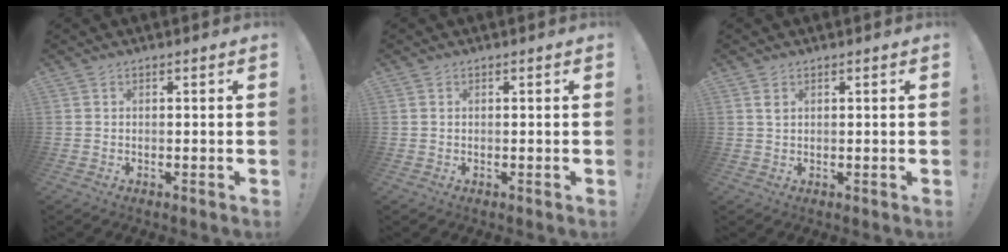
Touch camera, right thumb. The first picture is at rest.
{"total": 0.0}
{"total": 1.6, "force": [0.8, 0.8, 1.2], "torque": [-0.018, -0.001, 0.013]}